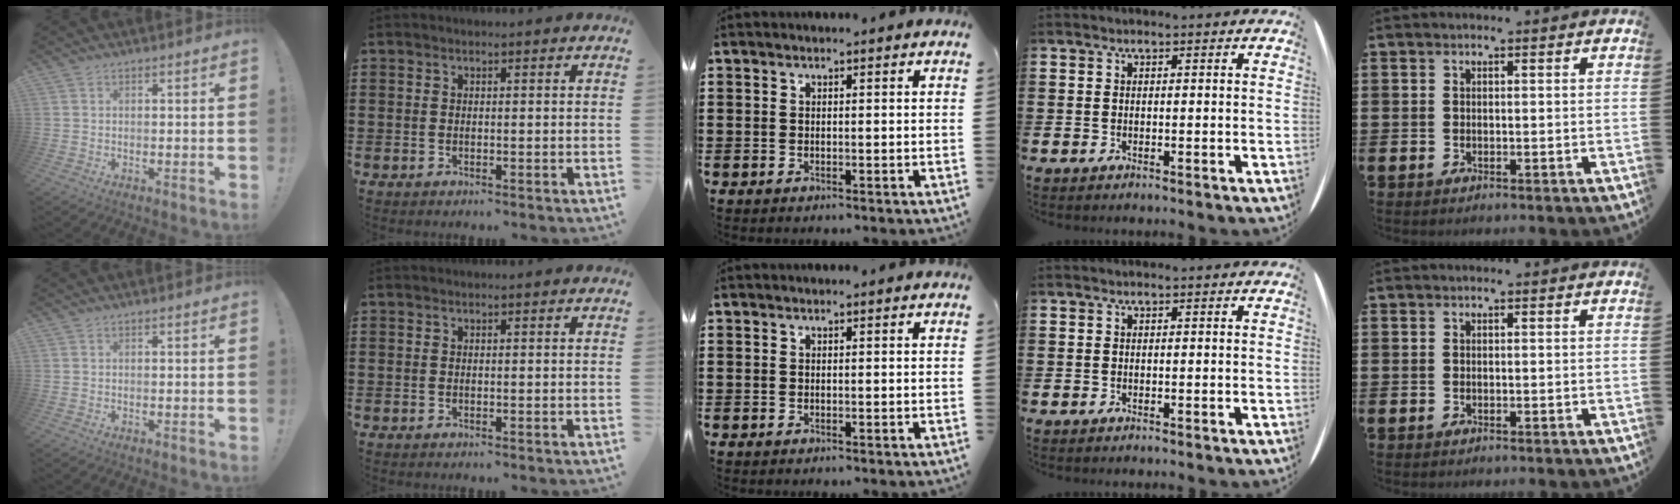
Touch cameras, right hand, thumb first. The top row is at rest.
{}